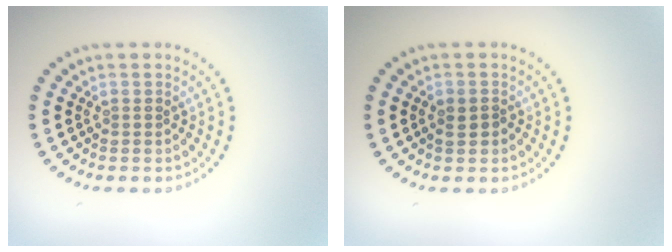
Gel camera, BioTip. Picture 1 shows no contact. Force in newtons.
{"total": 1.5, "press": 1.5, "slide": 0.1}